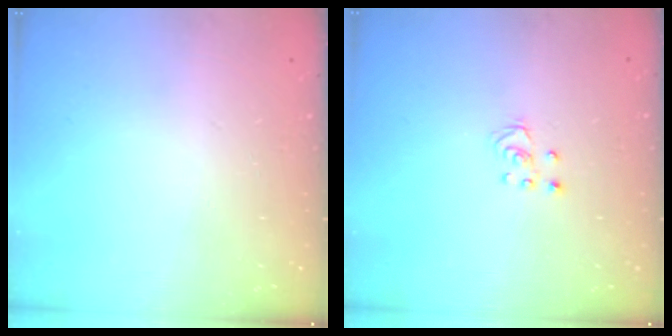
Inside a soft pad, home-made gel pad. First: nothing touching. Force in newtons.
{"total": 2.5, "press": 2.5, "slide": 0.2}